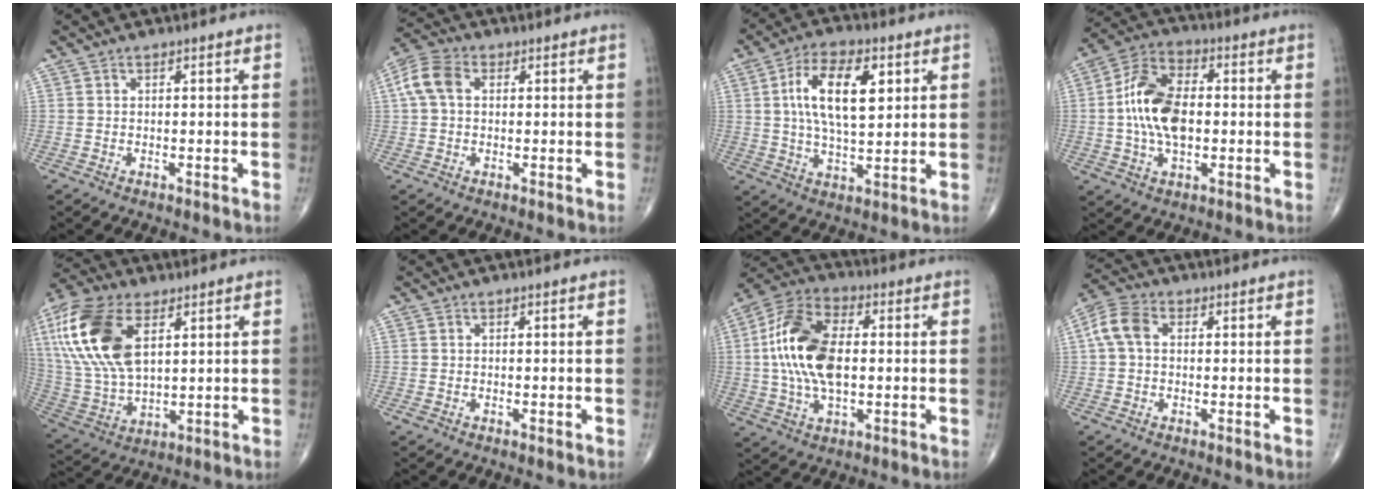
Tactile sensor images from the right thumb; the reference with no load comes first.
{"total": 6.7, "force": [1.1, 4.7, 4.6], "torque": [-0.103, 0.022, 0.016]}
{"total": 13.3, "force": [3.4, 6.2, 11.3], "torque": [-0.194, -0.003, 0.060]}
{"total": 13.4, "force": [-0.1, 7.8, 10.9], "torque": [-0.202, 0.020, -0.008]}
{"total": 20.3, "force": [7.0, 10.7, 15.8], "torque": [-0.341, -0.013, 0.132]}
{"total": 0.6, "force": [-0.2, 0.4, 0.4], "torque": [-0.010, 0.001, -0.003]}
{"total": 16.4, "force": [0.8, 8.9, 13.7], "torque": [-0.278, 0.017, 0.010]}
{"total": 6.0, "force": [0.7, 4.2, 4.3], "torque": [-0.092, 0.020, 0.008]}